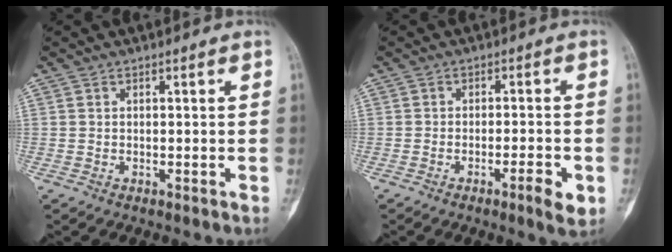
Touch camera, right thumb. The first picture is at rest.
{"total": 4.9, "force": [-2.0, 0.9, 4.3], "torque": [-0.066, 0.006, -0.030]}